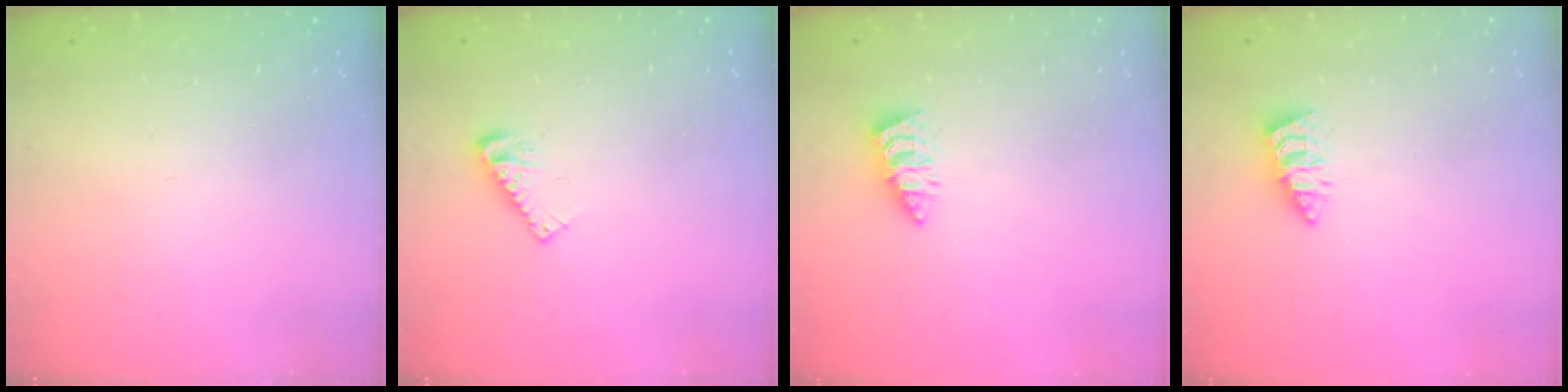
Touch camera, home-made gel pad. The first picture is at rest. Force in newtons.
{"total": 5.4, "press": 5.4, "slide": 0.5}
{"total": 2.5, "press": 2.5, "slide": 0.1}
{"total": 2.5, "press": 2.5, "slide": 0.1}